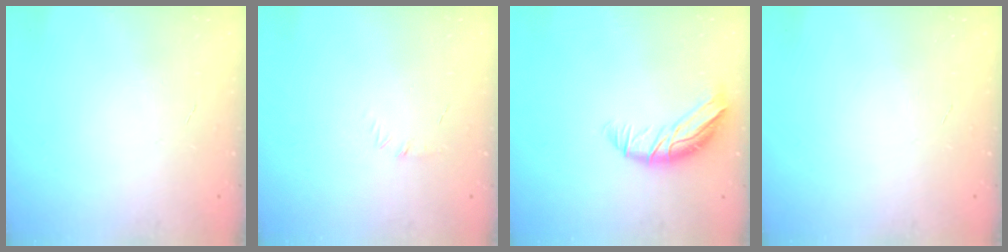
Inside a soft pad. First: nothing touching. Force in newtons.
{"total": 4.7, "press": 4.5, "slide": 1.4}
{"total": 9.7, "press": 9.7, "slide": 0.8}
{"total": 0.0}